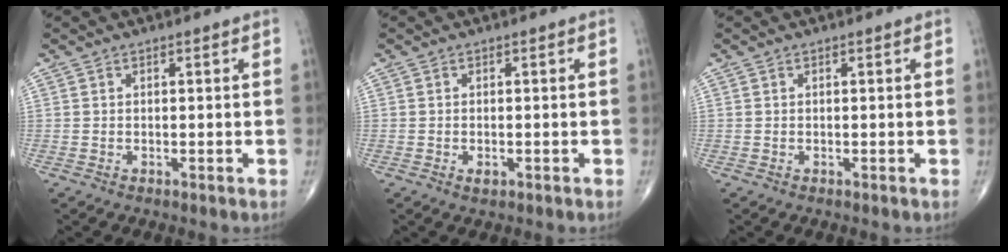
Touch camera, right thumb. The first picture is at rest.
{"total": 1.3, "force": [-0.5, 0.6, 1.0], "torque": [-0.013, -0.001, -0.008]}
{"total": 0.0}